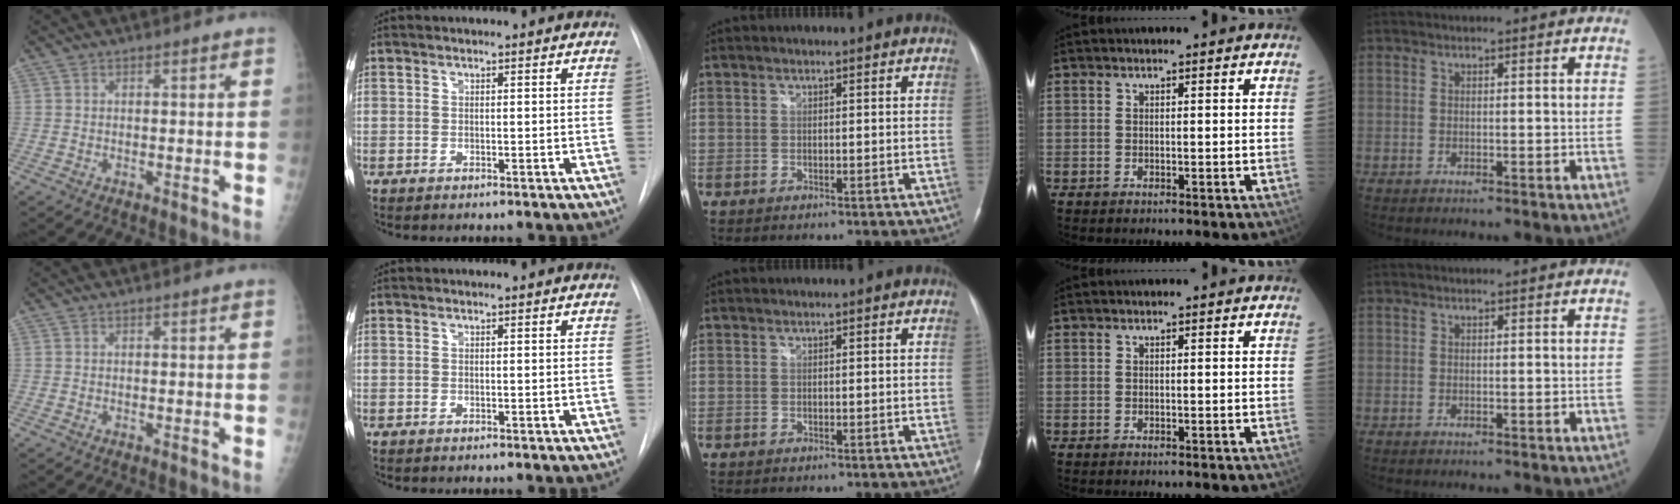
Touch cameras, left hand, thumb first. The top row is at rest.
{}